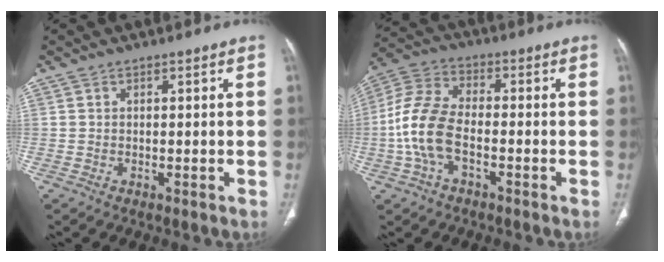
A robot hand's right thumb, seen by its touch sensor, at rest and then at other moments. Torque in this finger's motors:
{"motor_torque": [0.19, 0.50, 1.40, -0.36, 0.47]}